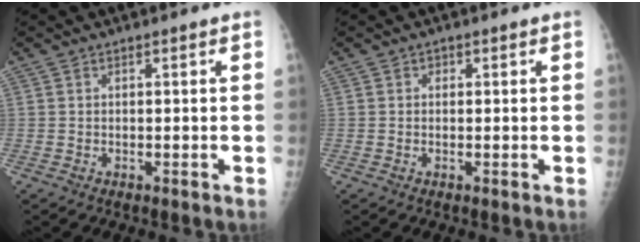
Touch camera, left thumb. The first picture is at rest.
{"total": 0.9, "force": [0.2, 0.8, 0.3], "torque": [0.002, 0.002, 0.001]}